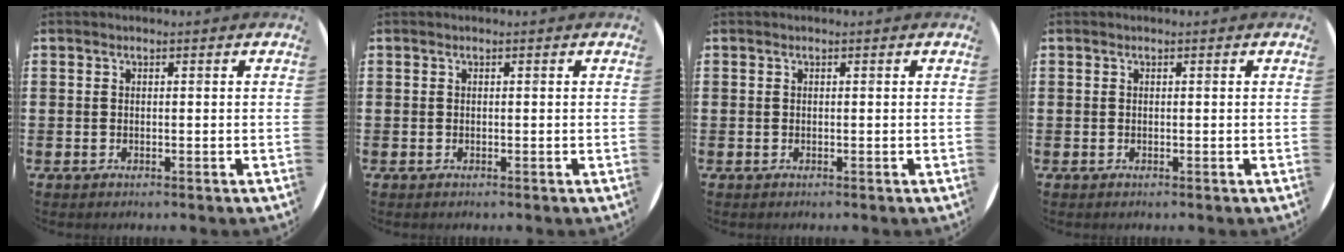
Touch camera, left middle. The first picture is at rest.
{"total": 0.0}
{"total": 0.0}
{"total": 0.0}